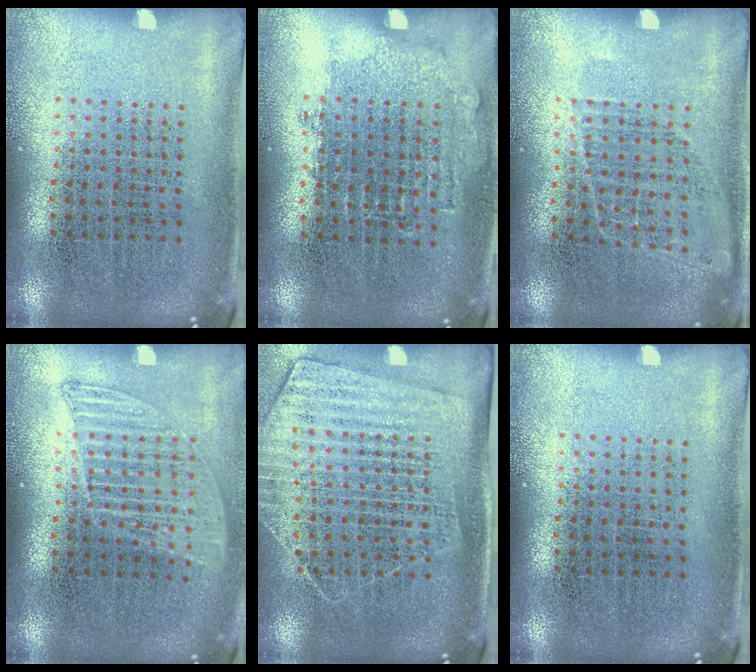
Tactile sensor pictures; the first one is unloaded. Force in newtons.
{"total": 0.9, "press": 0.8, "slide": 0.4}
{"total": 0.9, "press": 0.8, "slide": 0.4}
{"total": 1.2, "press": 1.1, "slide": 0.4}
{"total": 1.7, "press": 1.5, "slide": 0.8}
{"total": 0.0}